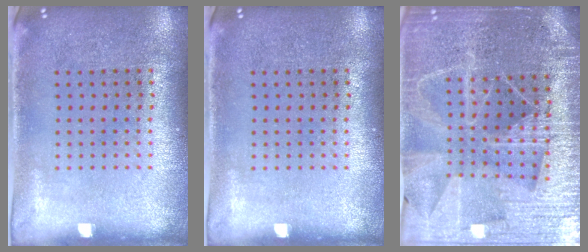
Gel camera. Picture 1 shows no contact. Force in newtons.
{"total": 0.0}
{"total": 5.1, "press": 4.6, "slide": 2.2}